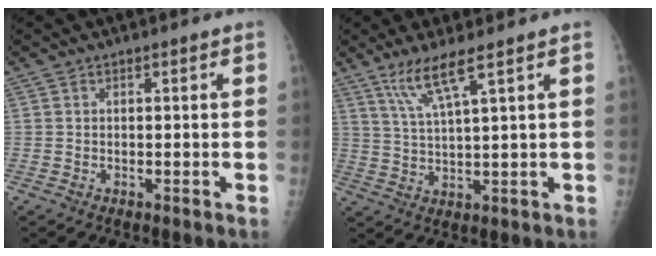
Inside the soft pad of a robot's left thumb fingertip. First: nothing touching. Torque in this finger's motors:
{"motor_torque": [1.01, 0.21, 0.71, -0.53, 0.27]}